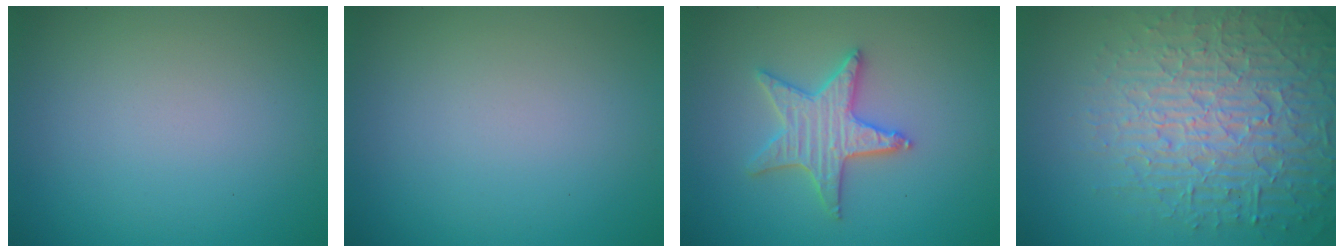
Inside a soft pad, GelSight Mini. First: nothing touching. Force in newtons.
{"total": 0.0}
{"total": 4.3, "press": 4.2, "slide": 0.8}
{"total": 6.8, "press": 6.6, "slide": 1.7}